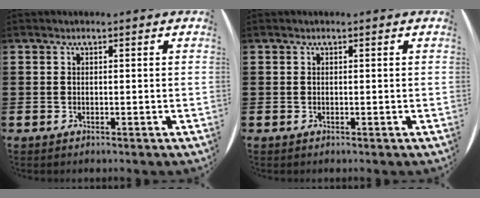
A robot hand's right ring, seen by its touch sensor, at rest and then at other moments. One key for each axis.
{"total": 0.0}